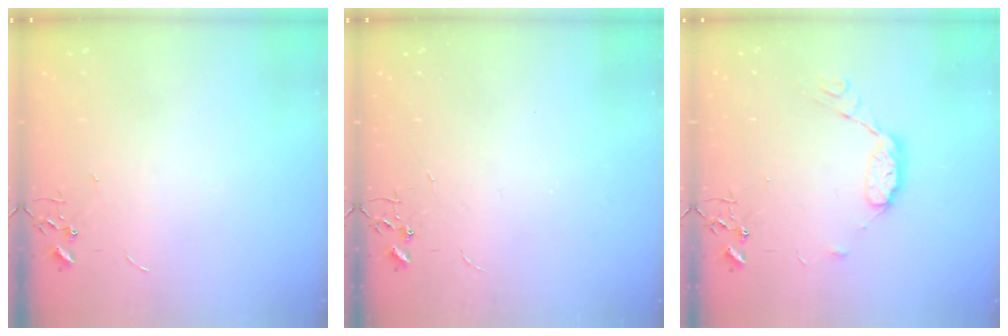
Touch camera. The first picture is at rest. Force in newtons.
{"total": 0.0}
{"total": 9.1, "press": 9.1, "slide": 0.6}